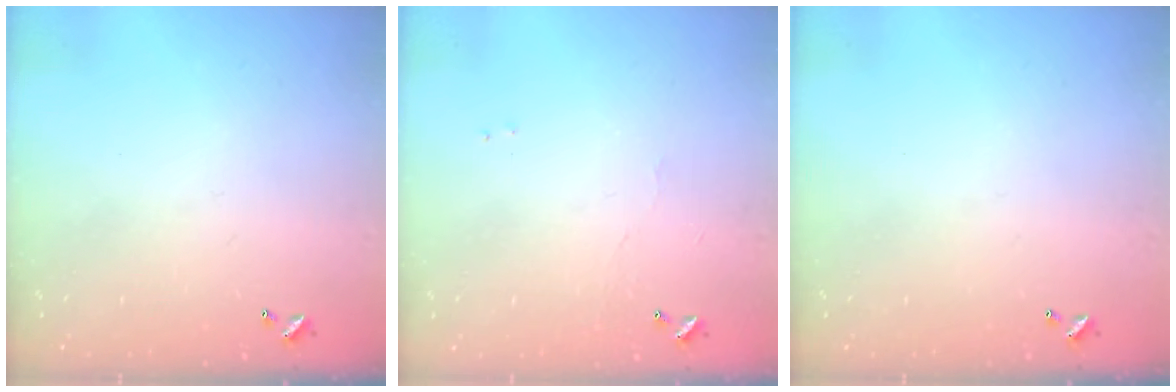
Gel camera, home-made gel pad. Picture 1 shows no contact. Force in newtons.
{"total": 1.2, "press": 1.1, "slide": 0.3}
{"total": 0.0}